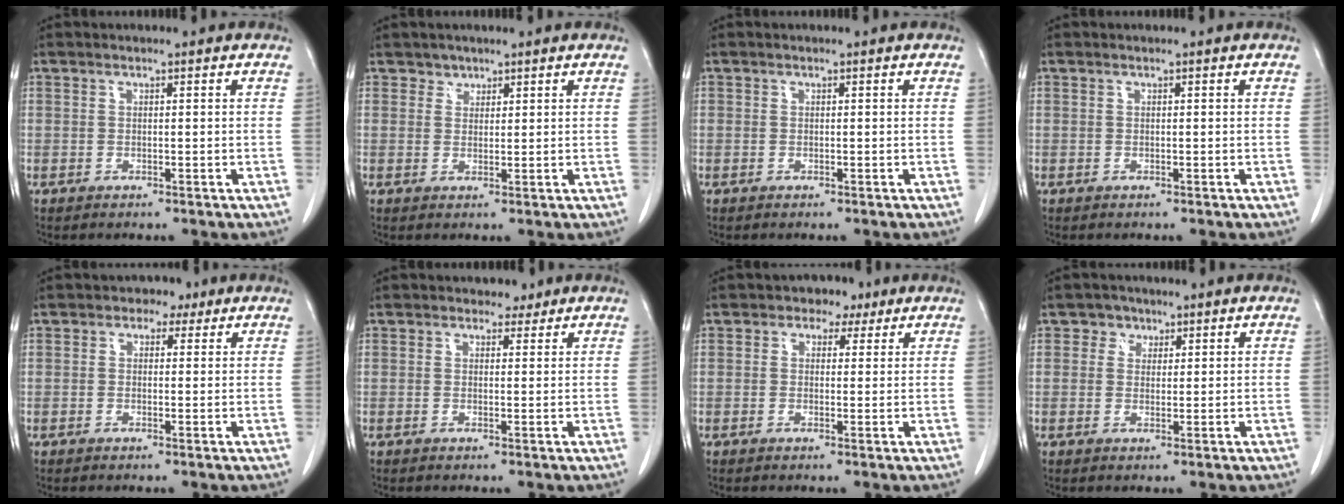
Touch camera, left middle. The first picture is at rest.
{"total": 1.5, "force": [1.2, 1.0, -0.2], "torque": [0.013, -0.001, 0.014]}
{"total": 0.0}
{"total": 0.0}
{"total": 2.4, "force": [1.3, 1.9, 0.8], "torque": [-0.007, 0.011, 0.012]}
{"total": 1.9, "force": [1.4, 1.3, 0.0], "torque": [0.004, 0.003, 0.017]}
{"total": 3.4, "force": [1.9, 2.6, 1.1], "torque": [-0.011, 0.013, 0.023]}
{"total": 2.4, "force": [1.3, 2.0, 0.2], "torque": [0.005, 0.001, 0.014]}